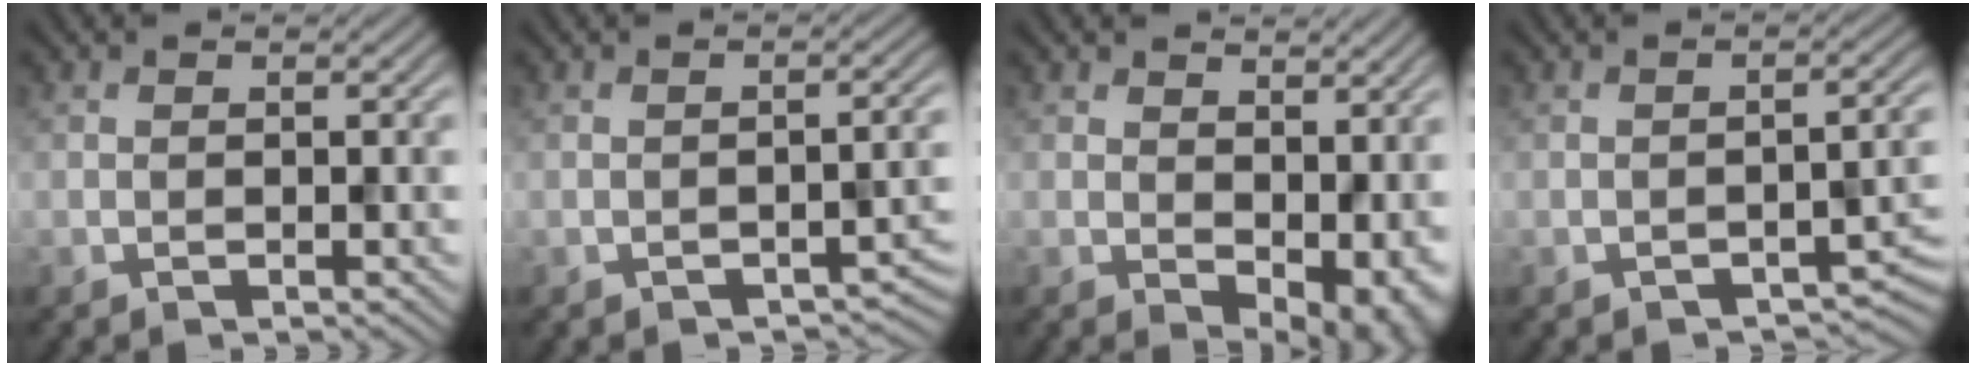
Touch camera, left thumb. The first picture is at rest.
{"total": 2.5, "force": [-1.6, 0.8, 1.7], "torque": [-0.027, -0.002, -0.017]}
{"total": 7.6, "force": [0.7, 4.7, 6.0], "torque": [-0.085, -0.021, 0.025]}
{"total": 3.3, "force": [-2.0, 1.2, 2.4], "torque": [-0.035, -0.002, -0.024]}